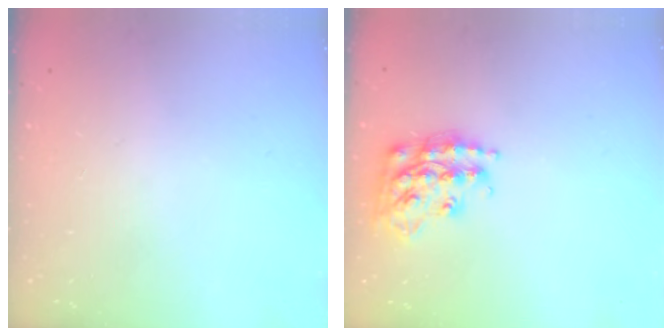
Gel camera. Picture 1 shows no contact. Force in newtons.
{"total": 17.9, "press": 17.8, "slide": 1.1}